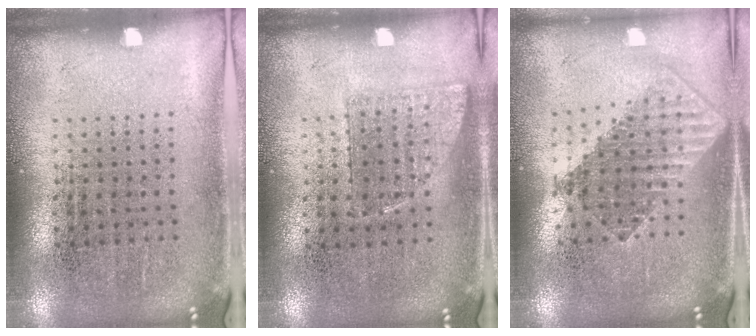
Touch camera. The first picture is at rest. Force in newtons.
{"total": 0.7, "press": 0.7, "slide": 0.3}
{"total": 1.8, "press": 1.5, "slide": 1.0}